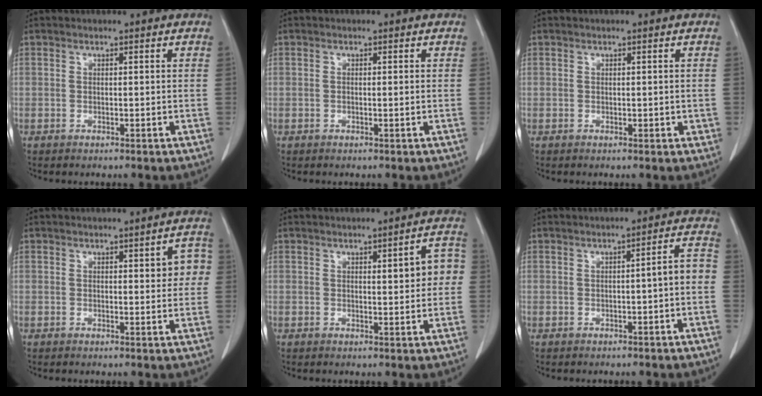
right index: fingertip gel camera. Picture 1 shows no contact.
{"total": 0.9, "force": [0.0, 0.2, 0.9], "torque": [-0.020, -0.002, 0.001]}
{"total": 1.2, "force": [0.0, 0.7, 0.9], "torque": [-0.010, -0.002, 0.001]}
{"total": 3.6, "force": [0.6, 1.3, 3.3], "torque": [-0.030, 0.009, 0.006]}
{"total": 5.0, "force": [0.7, 1.4, 4.8], "torque": [-0.056, 0.014, 0.009]}
{"total": 3.7, "force": [-0.9, 0.4, 3.6], "torque": [-0.043, 0.016, -0.012]}